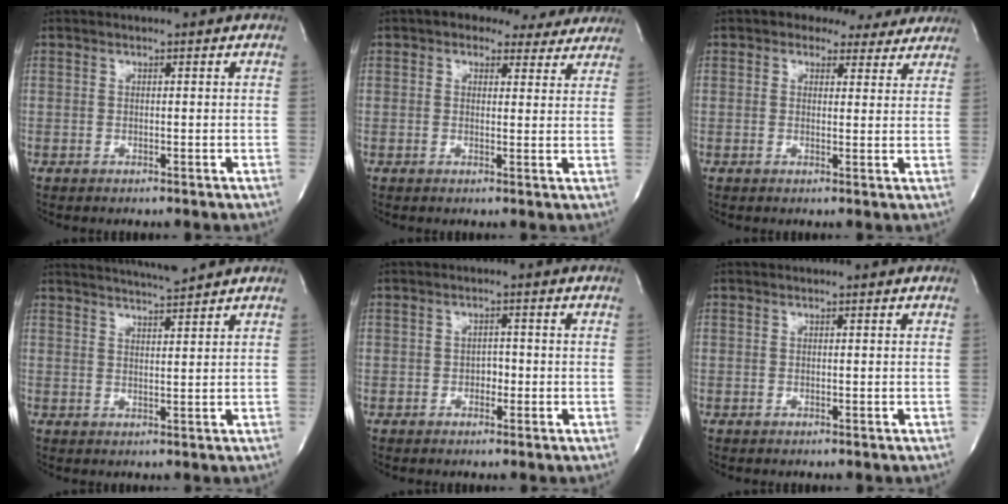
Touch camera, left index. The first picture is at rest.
{"total": 8.9, "force": [7.2, 4.5, 2.7], "torque": [-0.015, 0.020, 0.072]}
{"total": 7.3, "force": [5.9, 4.0, 1.6], "torque": [-0.005, 0.013, 0.056]}
{"total": 5.4, "force": [5.0, -1.3, 1.6], "torque": [-0.032, -0.003, 0.080]}
{"total": 1.7, "force": [-0.8, 1.1, 1.0], "torque": [-0.011, 0.001, -0.013]}
{"total": 0.0}